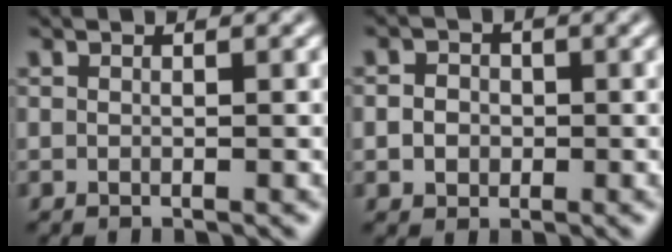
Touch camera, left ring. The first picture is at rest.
{"total": 2.6, "force": [0.0, 2.3, 1.2], "torque": [-0.006, 0.010, -0.012]}